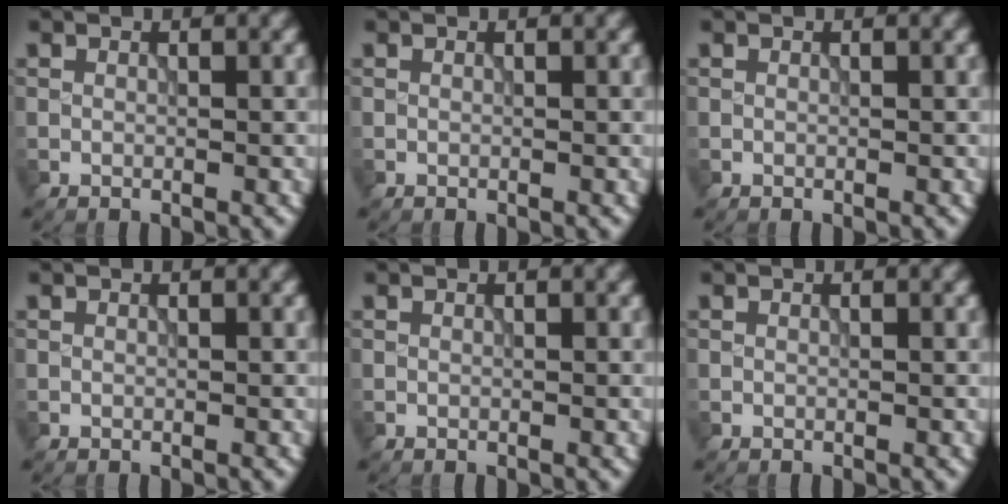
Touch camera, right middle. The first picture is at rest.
{"total": 0.0}
{"total": 0.0}
{"total": 0.0}
{"total": 0.0}
{"total": 0.0}